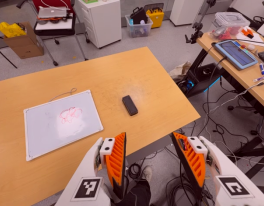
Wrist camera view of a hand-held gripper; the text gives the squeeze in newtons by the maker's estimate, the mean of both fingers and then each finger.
{"total": 0.0}